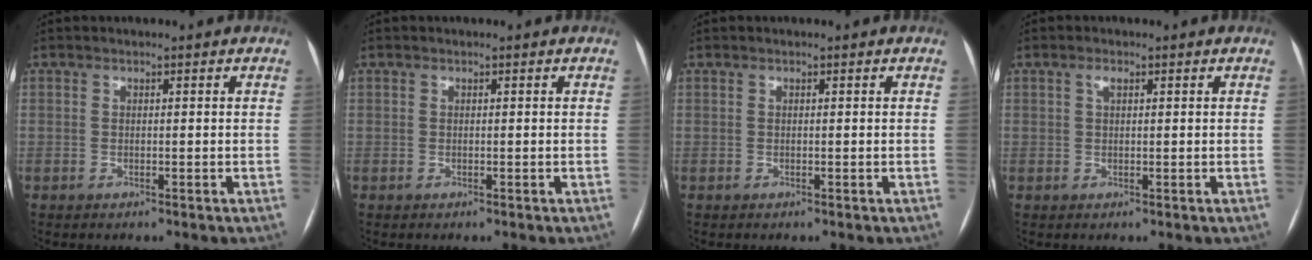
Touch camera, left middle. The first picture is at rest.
{"total": 0.0}
{"total": 0.0}
{"total": 1.1, "force": [0.5, 0.4, 0.8], "torque": [-0.019, 0.005, 0.009]}